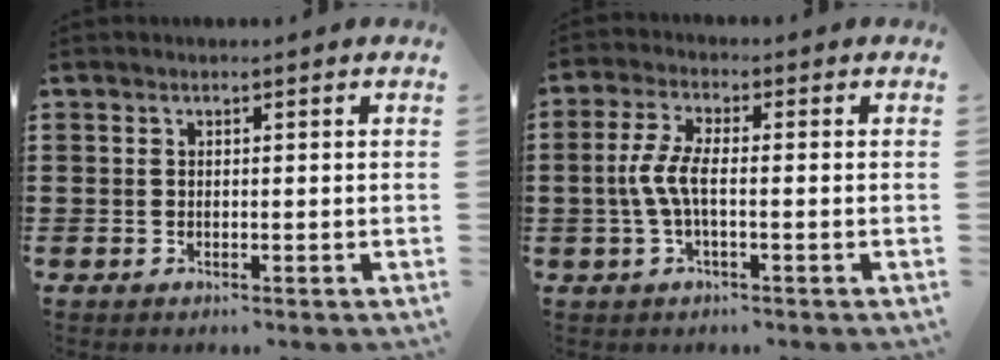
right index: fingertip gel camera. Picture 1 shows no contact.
{"total": 5.0, "force": [-0.9, 1.5, 4.7], "torque": [-0.120, -0.007, -0.029]}